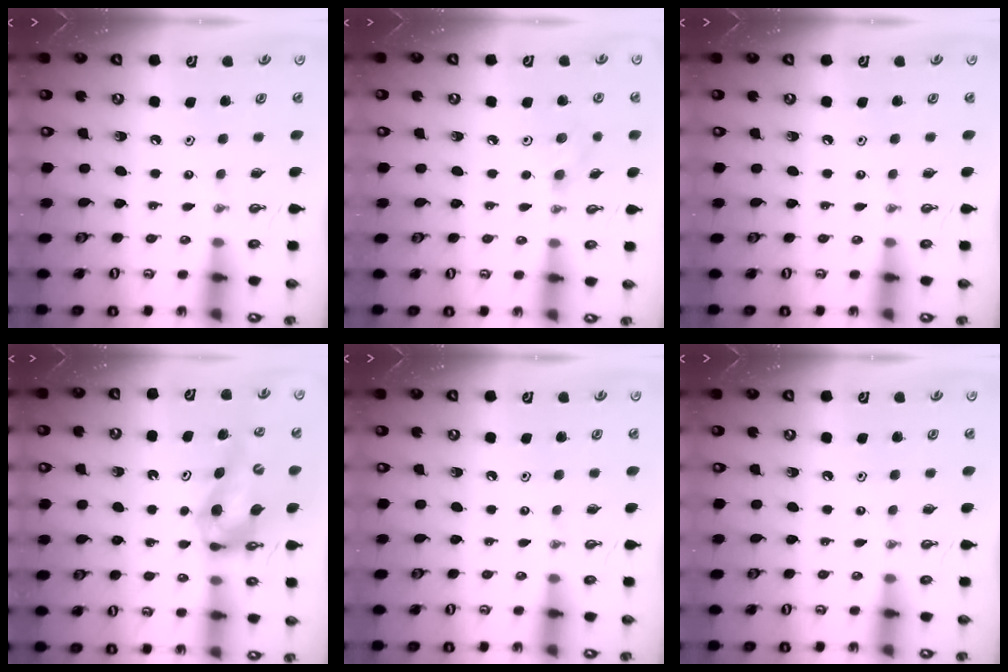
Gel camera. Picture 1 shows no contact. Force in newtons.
{"total": 8.6, "press": 7.5, "slide": 4.2}
{"total": 0.0}
{"total": 11.1, "press": 11.0, "slide": 1.0}
{"total": 0.0}
{"total": 0.0}